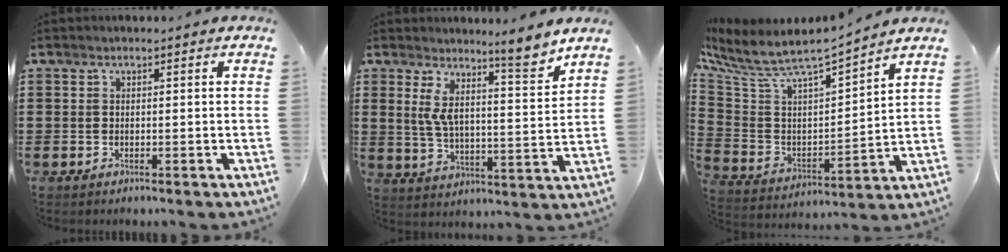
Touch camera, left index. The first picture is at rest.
{"total": 8.8, "force": [6.9, 0.6, 5.4], "torque": [-0.100, -0.045, 0.113]}
{"total": 6.4, "force": [5.7, 1.0, 2.6], "torque": [-0.083, -0.054, 0.091]}